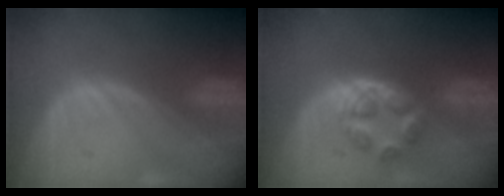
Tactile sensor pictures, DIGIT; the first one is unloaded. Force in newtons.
{"total": 5.6, "press": 5.0, "slide": 2.5}